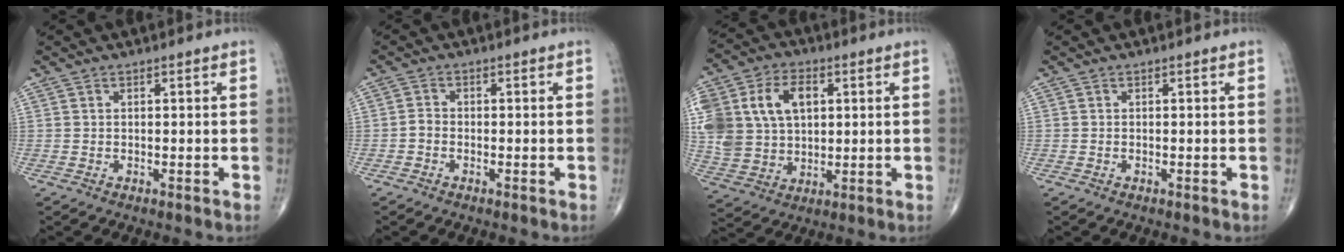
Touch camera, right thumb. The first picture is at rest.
{"total": 1.6, "force": [-0.7, 1.1, 0.8], "torque": [-0.012, 0.005, -0.019]}
{"total": 18.9, "force": [4.3, 13.6, 12.3], "torque": [-0.261, 0.016, 0.086]}
{"total": 0.0}